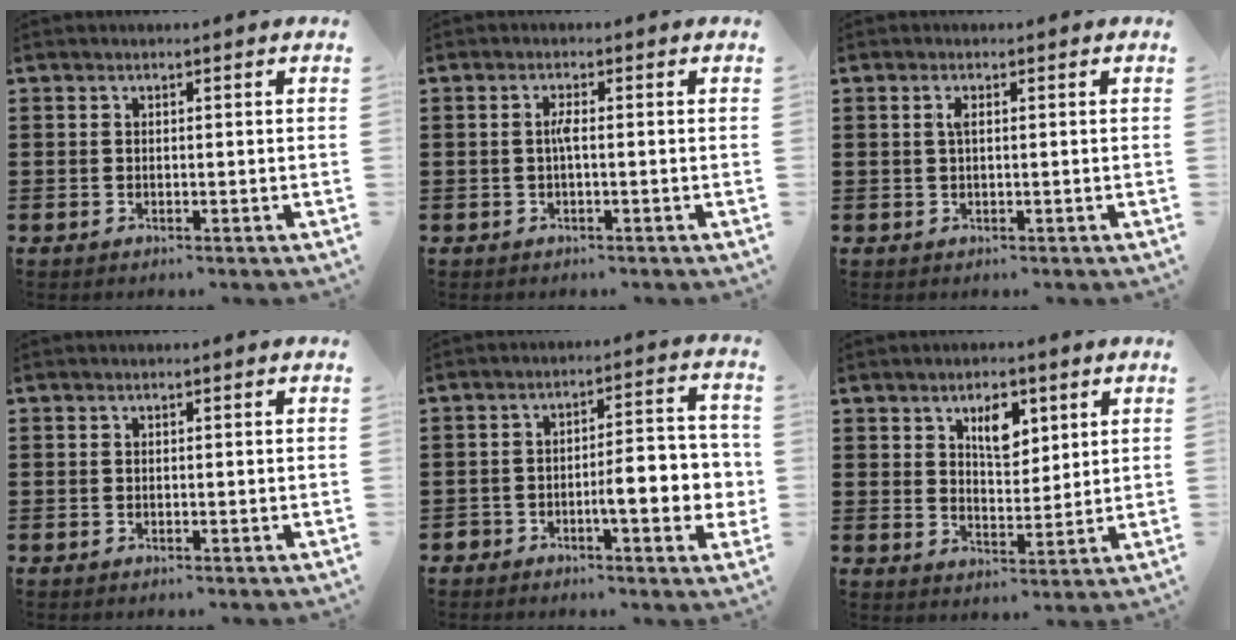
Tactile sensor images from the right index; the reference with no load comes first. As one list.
[{"total": 1.9, "force": [-0.3, 0.2, 1.8], "torque": [-0.045, -0.003, -0.009]}, {"total": 1.4, "force": [0.2, 0.4, 1.3], "torque": [-0.026, 0.003, 0.003]}, {"total": 0.0}, {"total": 7.7, "force": [-2.6, 2.5, 6.8], "torque": [-0.097, -0.008, -0.048]}, {"total": 5.5, "force": [2.9, 2.9, 3.7], "torque": [-0.059, 0.001, 0.046]}]